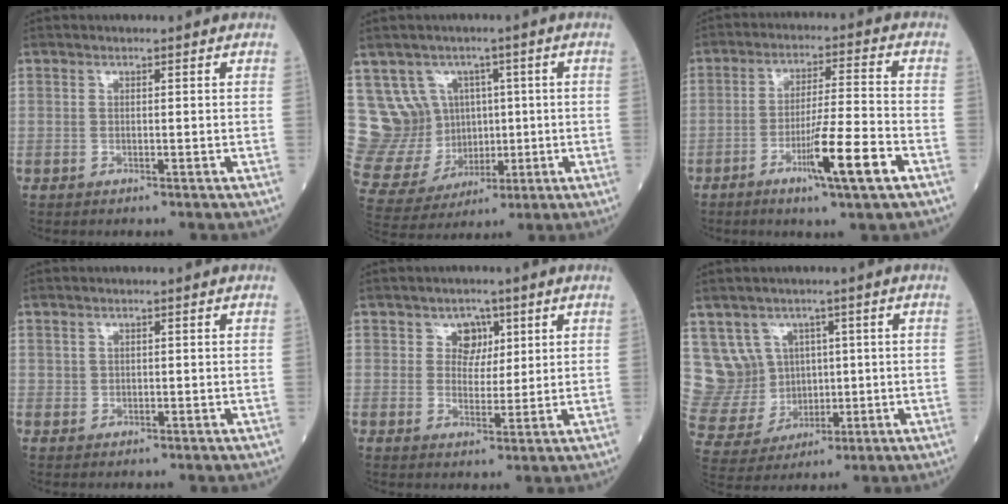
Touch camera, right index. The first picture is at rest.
{"total": 12.0, "force": [3.2, 10.8, 4.1], "torque": [-0.104, 0.044, 0.096]}
{"total": 9.9, "force": [-4.6, -0.3, 8.8], "torque": [-0.153, -0.012, -0.077]}
{"total": 0.7, "force": [0.3, 0.6, 0.2], "torque": [-0.001, 0.001, 0.006]}
{"total": 3.7, "force": [1.9, 3.0, 1.2], "torque": [-0.011, 0.004, 0.031]}
{"total": 9.4, "force": [2.9, 8.7, 2.2], "torque": [-0.068, 0.041, 0.085]}